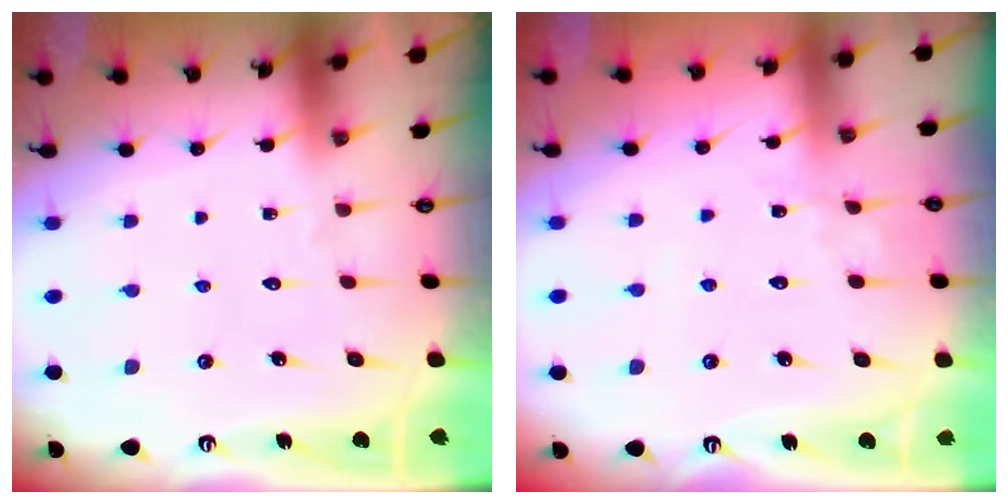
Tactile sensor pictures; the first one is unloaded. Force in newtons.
{"total": 2.3, "press": 2.3, "slide": 0.3}